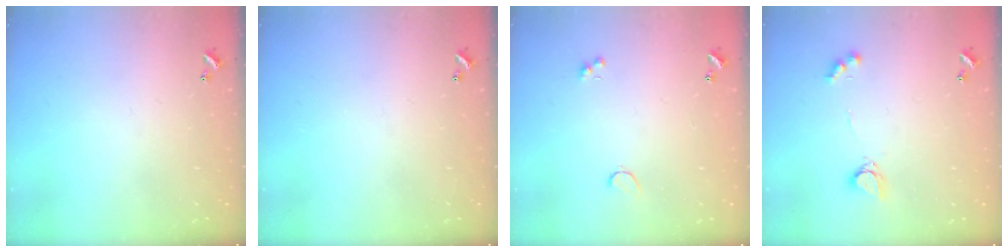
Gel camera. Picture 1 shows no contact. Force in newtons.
{"total": 0.0}
{"total": 1.0, "press": 0.9, "slide": 0.5}
{"total": 4.7, "press": 4.7, "slide": 0.4}